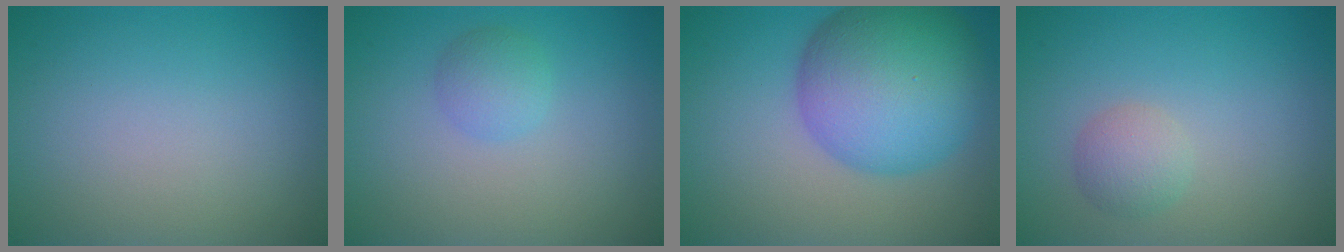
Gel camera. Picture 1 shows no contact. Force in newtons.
{"total": 1.9, "press": 1.9, "slide": 0.1}
{"total": 11.6, "press": 11.6, "slide": 0.4}
{"total": 2.0, "press": 2.0, "slide": 0.1}